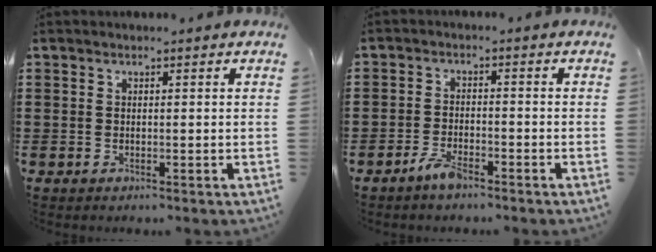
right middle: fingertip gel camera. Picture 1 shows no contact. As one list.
[{"total": 3.2, "force": [-2.6, 1.0, 1.4], "torque": [-0.032, 0.006, -0.053]}]